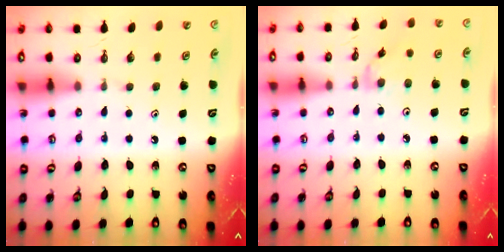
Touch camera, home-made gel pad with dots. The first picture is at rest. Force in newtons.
{"total": 1.4, "press": 1.4, "slide": 0.3}